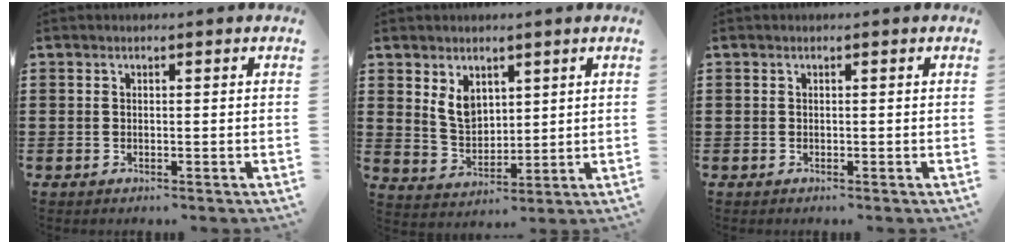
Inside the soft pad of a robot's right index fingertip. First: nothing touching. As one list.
[{"total": 5.2, "force": [2.6, 3.5, 2.8], "torque": [-0.067, 0.009, 0.049]}, {"total": 0.0}]